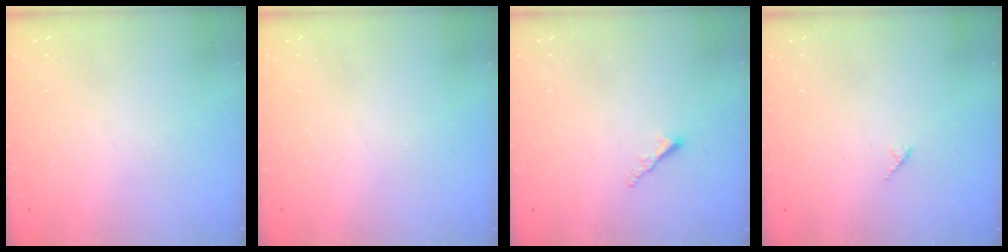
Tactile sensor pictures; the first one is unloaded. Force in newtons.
{"total": 0.0}
{"total": 1.7, "press": 1.7, "slide": 0.3}
{"total": 4.2, "press": 4.1, "slide": 0.7}